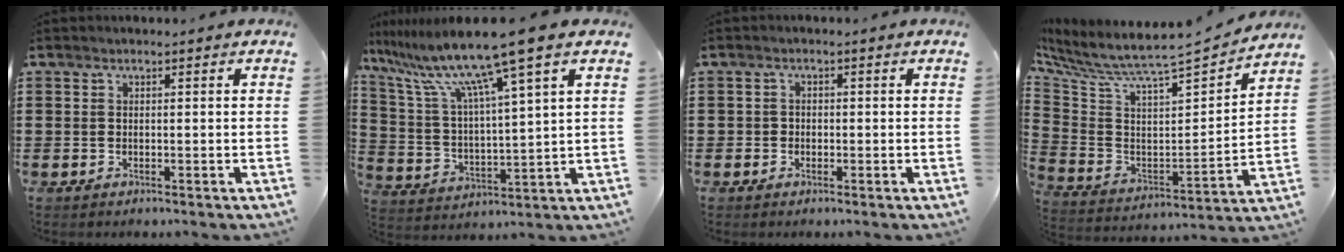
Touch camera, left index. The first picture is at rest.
{"total": 12.1, "force": [9.1, -0.3, 8.0], "torque": [-0.189, -0.049, 0.143]}
{"total": 1.0, "force": [-0.4, 0.9, 0.2], "torque": [-0.008, 0.003, -0.009]}
{"total": 5.1, "force": [4.6, 0.7, 2.2], "torque": [-0.071, -0.056, 0.066]}